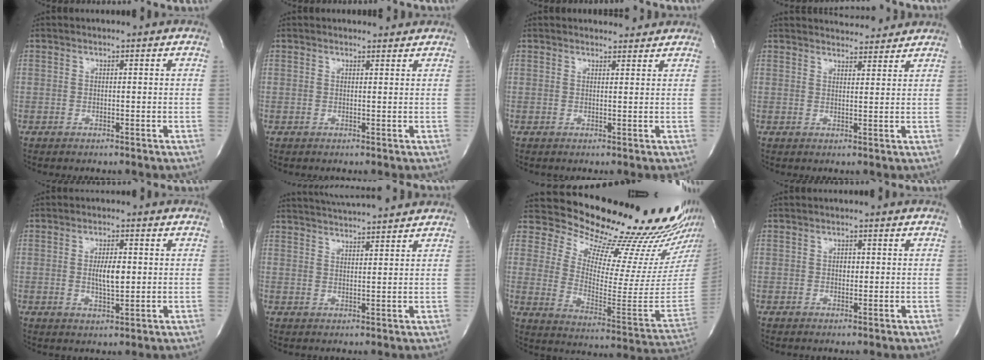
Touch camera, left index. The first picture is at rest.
{"total": 1.4, "force": [1.4, 0.3, -0.2], "torque": [-0.003, -0.003, 0.011]}
{"total": 2.5, "force": [2.5, 0.6, 0.0], "torque": [-0.002, 0.000, 0.025]}
{"total": 6.8, "force": [6.7, 1.2, 1.0], "torque": [-0.010, 0.006, 0.078]}
{"total": 4.0, "force": [-0.1, 1.1, 3.8], "torque": [-0.067, -0.006, -0.001]}
{"total": 10.9, "force": [10.3, 0.3, 3.7], "torque": [-0.068, 0.020, 0.146]}
{"total": 25.5, "force": [22.5, 4.4, 11.3], "torque": [-0.170, -0.097, 0.287]}
{"total": 0.8, "force": [-0.2, 0.6, 0.4], "torque": [-0.004, -0.001, -0.007]}